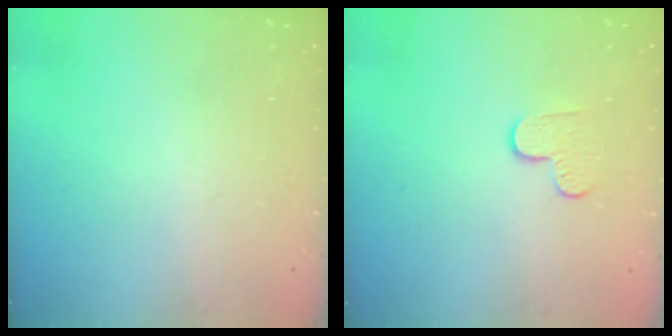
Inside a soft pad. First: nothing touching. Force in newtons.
{"total": 4.5, "press": 4.5, "slide": 0.4}